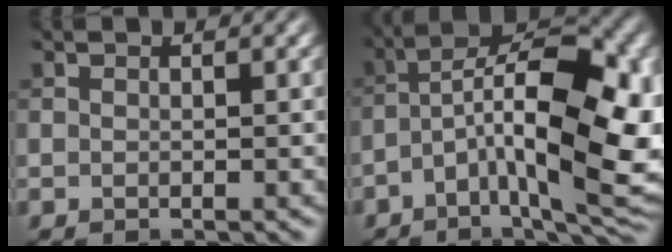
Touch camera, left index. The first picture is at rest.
{"total": 13.8, "force": [-1.9, 5.2, 12.7], "torque": [-0.203, 0.012, -0.030]}